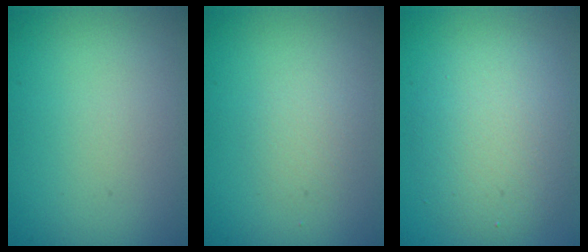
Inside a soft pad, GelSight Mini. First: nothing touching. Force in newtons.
{"total": 1.3, "press": 1.3, "slide": 0.1}
{"total": 4.8, "press": 4.8, "slide": 0.1}